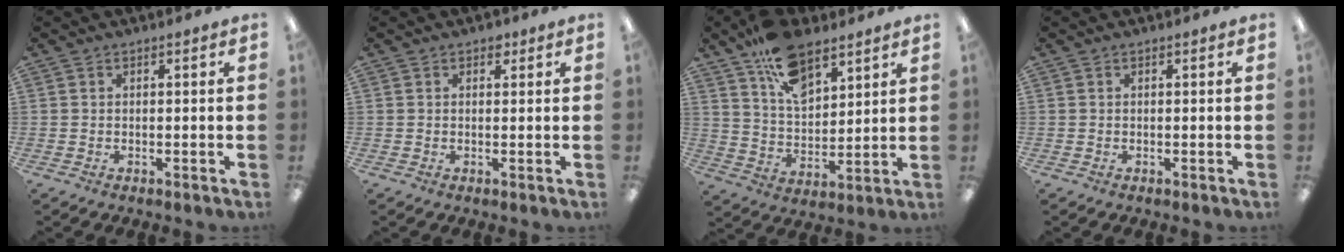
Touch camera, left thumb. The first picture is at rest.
{"total": 1.6, "force": [0.9, 1.0, 0.8], "torque": [0.000, -0.004, 0.012]}
{"total": 14.1, "force": [9.4, 7.2, 7.6], "torque": [-0.130, -0.046, 0.172]}
{"total": 0.0}